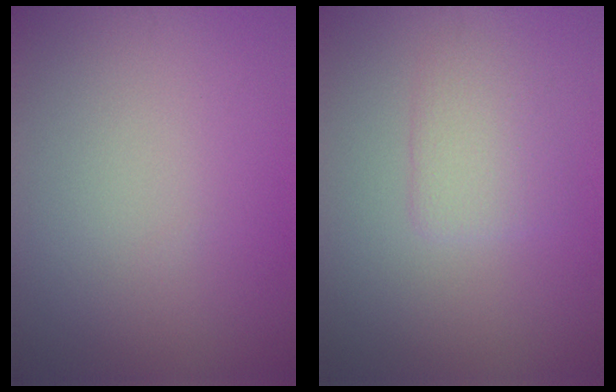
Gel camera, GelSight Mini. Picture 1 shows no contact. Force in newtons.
{"total": 2.4, "press": 2.3, "slide": 0.5}